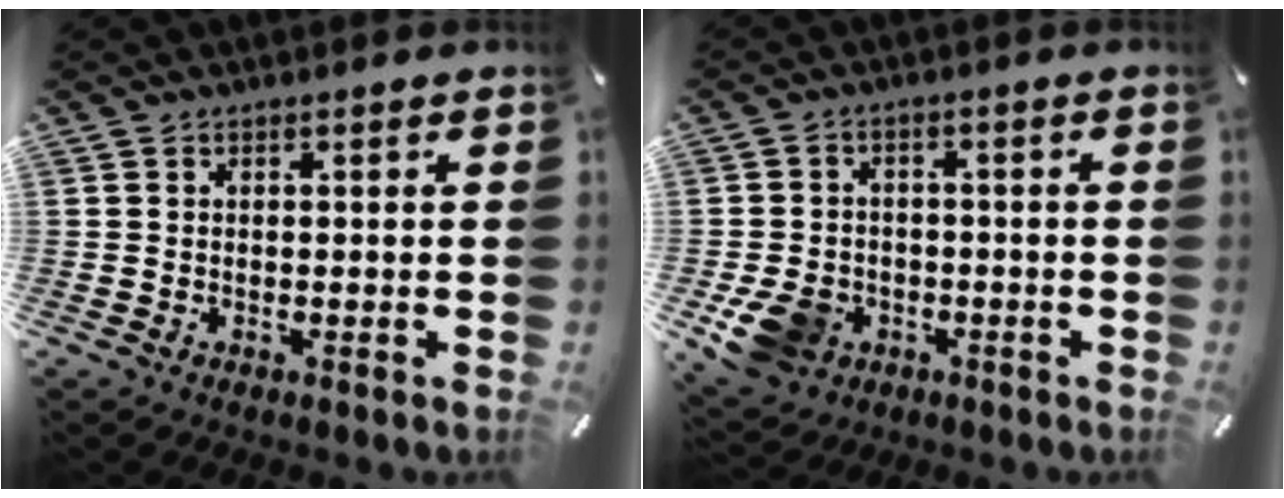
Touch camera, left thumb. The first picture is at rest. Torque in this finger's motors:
{"motor_torque": [0.37, 1.24, 0.24, 0.13, 0.00]}